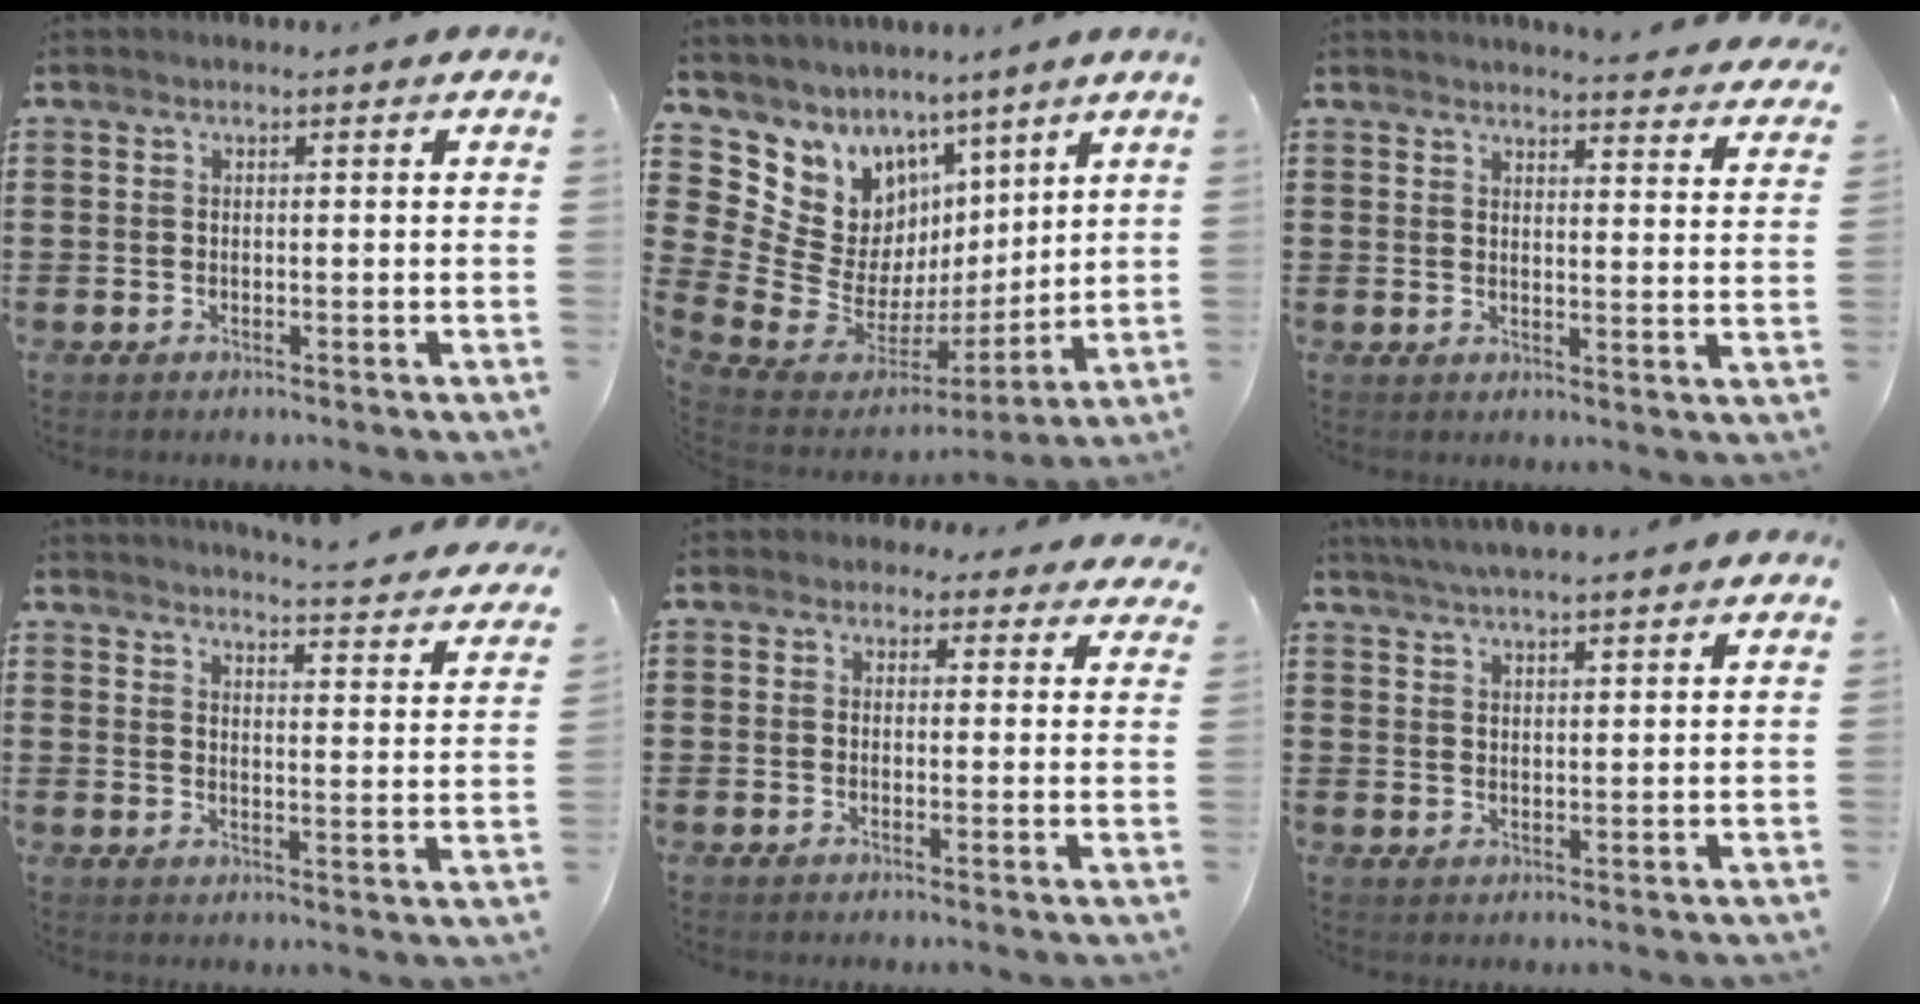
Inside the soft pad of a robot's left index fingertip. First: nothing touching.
{"total": 10.6, "force": [5.9, 8.6, 1.9], "torque": [-0.090, -0.063, 0.119]}
{"total": 3.6, "force": [3.6, -0.2, 0.3], "torque": [-0.011, -0.022, 0.064]}
{"total": 3.8, "force": [3.6, -0.5, 0.9], "torque": [-0.019, -0.040, 0.053]}
{"total": 2.2, "force": [1.4, 1.6, 0.5], "torque": [-0.010, 0.005, 0.024]}
{"total": 3.6, "force": [3.5, -0.4, 0.9], "torque": [-0.028, -0.008, 0.063]}